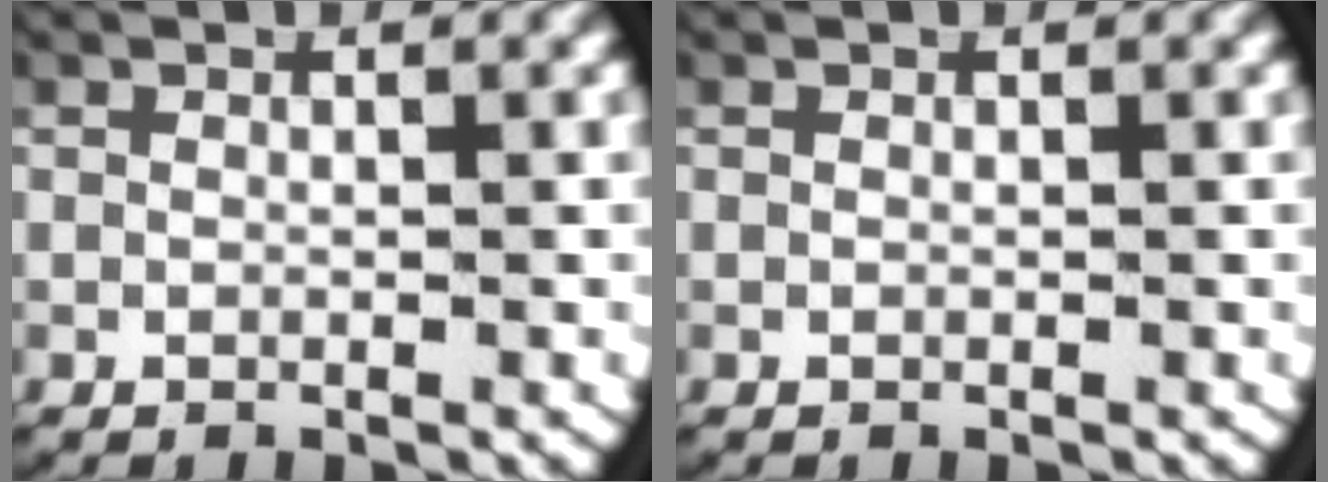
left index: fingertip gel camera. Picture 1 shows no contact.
{"total": 0.0}